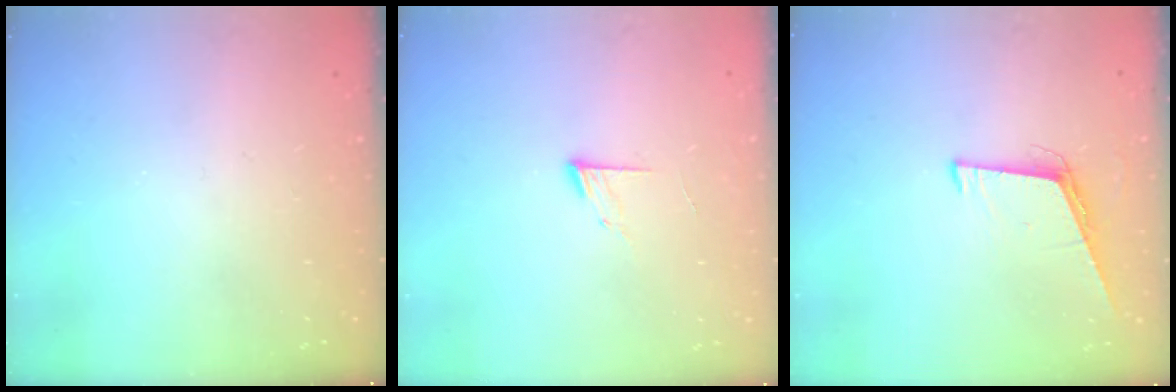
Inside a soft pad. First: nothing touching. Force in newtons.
{"total": 7.7, "press": 7.7, "slide": 0.8}
{"total": 5.7, "press": 5.1, "slide": 2.6}